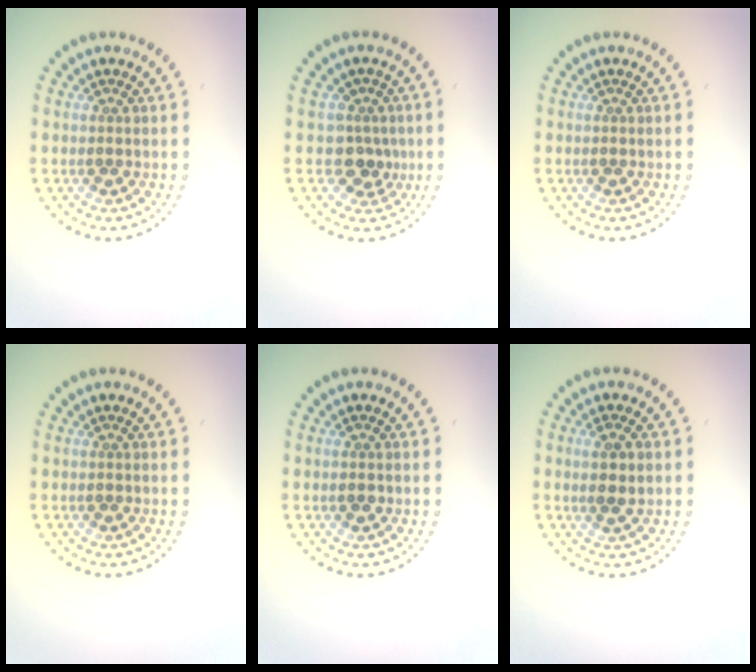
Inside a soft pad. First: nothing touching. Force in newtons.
{"total": 2.6, "press": 1.9, "slide": 1.7}
{"total": 0.0}
{"total": 0.0}
{"total": 0.9, "press": 0.9, "slide": 0.1}
{"total": 2.3, "press": 2.2, "slide": 0.8}